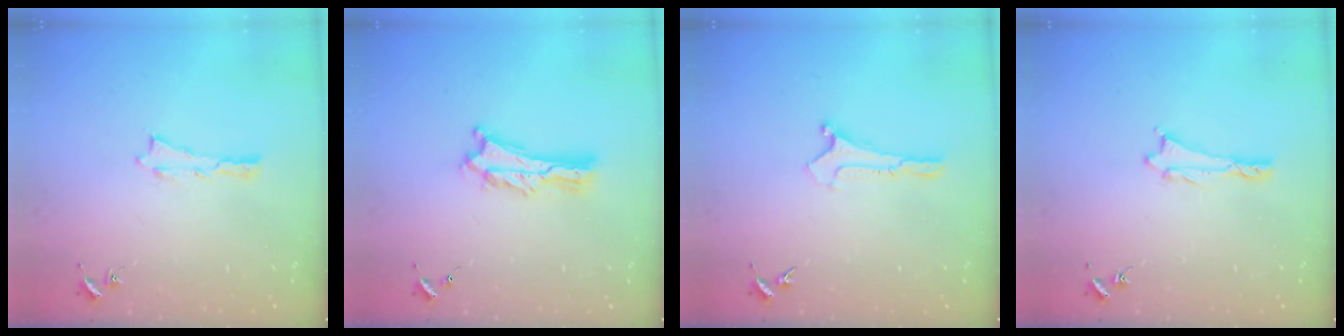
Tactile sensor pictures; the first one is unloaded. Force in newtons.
{"total": 2.6, "press": 2.6, "slide": 0.3}
{"total": 0.0}
{"total": 0.6, "press": 0.5, "slide": 0.2}